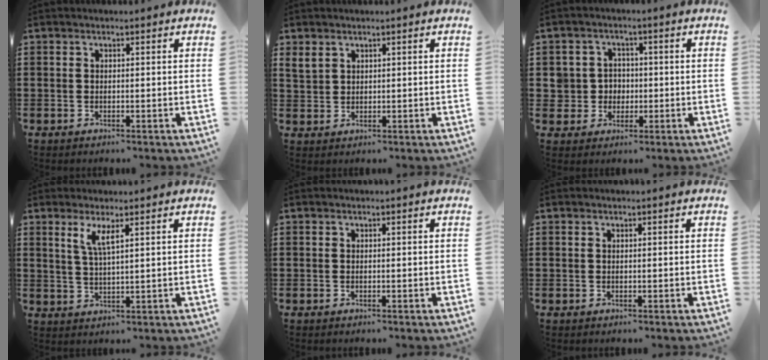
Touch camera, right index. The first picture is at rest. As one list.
[{"total": 2.4, "force": [1.9, 1.4, 0.5], "torque": [-0.017, 0.005, 0.037]}, {"total": 4.3, "force": [-0.2, 4.2, 0.8], "torque": [-0.036, 0.013, -0.007]}, {"total": 3.3, "force": [1.9, 0.3, 2.7], "torque": [-0.060, -0.001, 0.032]}, {"total": 0.0}, {"total": 0.0}]